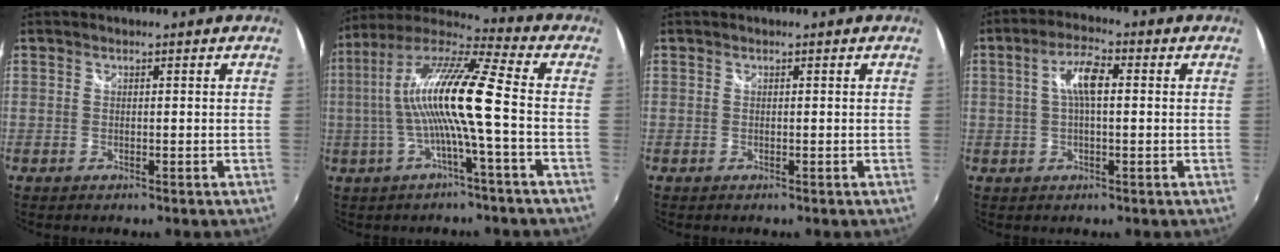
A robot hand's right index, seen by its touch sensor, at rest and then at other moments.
{"total": 14.5, "force": [-1.5, -0.1, 14.4], "torque": [-0.259, 0.007, -0.030]}
{"total": 0.0}
{"total": 5.8, "force": [0.7, 1.8, 5.5], "torque": [-0.104, 0.013, 0.012]}